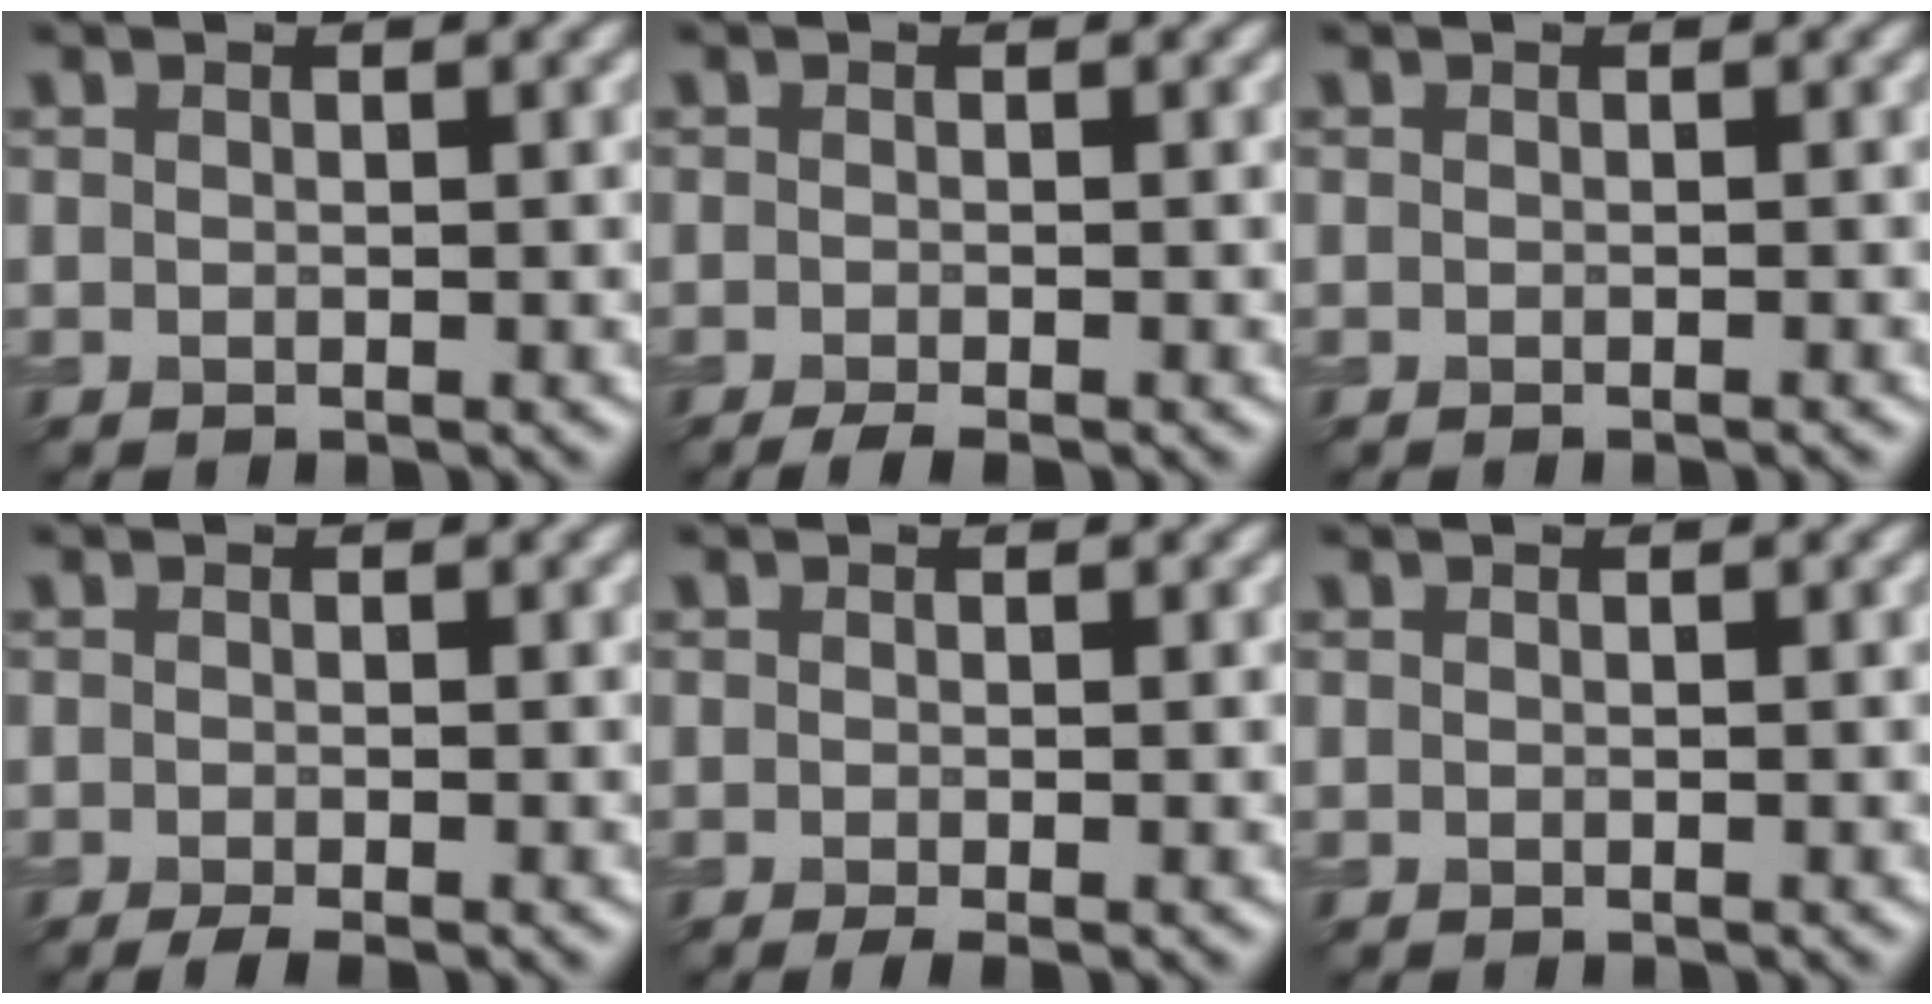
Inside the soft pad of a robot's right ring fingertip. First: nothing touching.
{"total": 1.6, "force": [-1.2, 0.3, 1.1], "torque": [-0.018, -0.002, -0.022]}
{"total": 0.5, "force": [-0.4, 0.0, 0.3], "torque": [-0.001, -0.001, -0.007]}
{"total": 1.5, "force": [-1.0, 0.3, 1.1], "torque": [-0.019, -0.003, -0.019]}
{"total": 1.2, "force": [-0.5, 0.2, 1.0], "torque": [-0.020, -0.008, -0.009]}
{"total": 0.0}